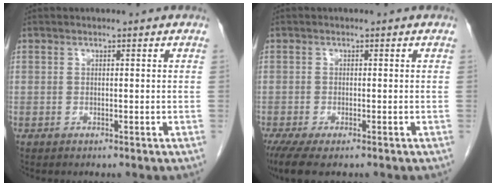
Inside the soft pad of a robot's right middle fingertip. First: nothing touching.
{"total": 5.3, "force": [-3.8, 1.4, 3.5], "torque": [-0.062, -0.017, -0.061]}